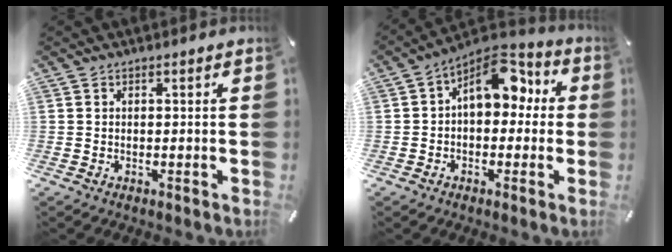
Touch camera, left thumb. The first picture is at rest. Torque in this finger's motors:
{"motor_torque": [0.43, 0.48, 0.93, 0.59, 0.16]}